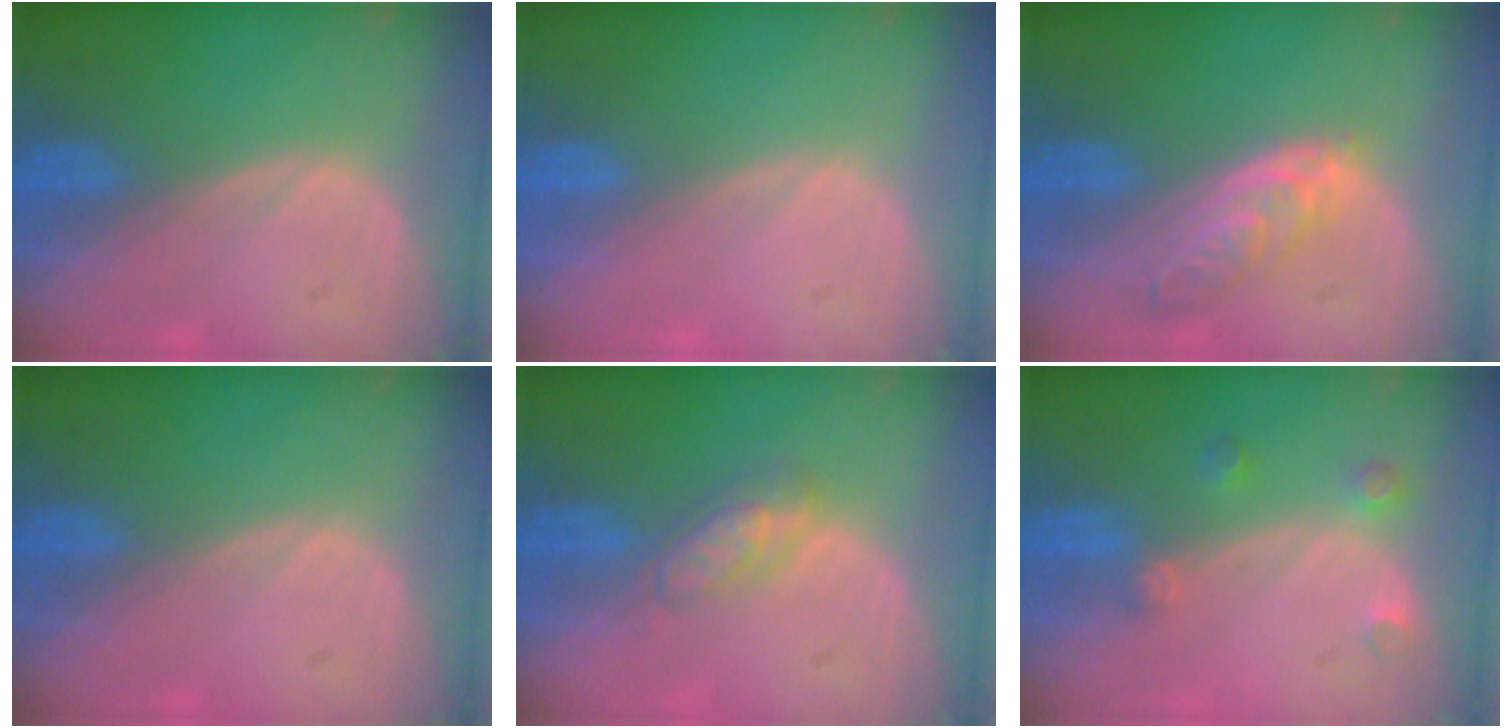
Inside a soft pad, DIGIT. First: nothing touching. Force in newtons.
{"total": 0.0}
{"total": 5.5, "press": 5.4, "slide": 0.7}
{"total": 0.0}
{"total": 4.6, "press": 4.2, "slide": 2.0}
{"total": 2.6, "press": 2.6, "slide": 0.2}